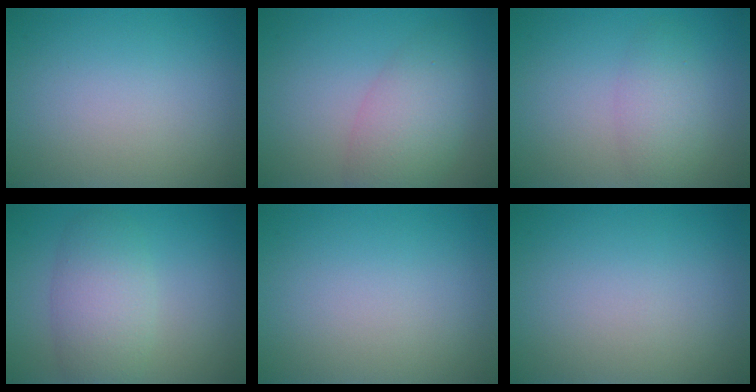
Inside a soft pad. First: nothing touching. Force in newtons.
{"total": 4.6, "press": 4.6, "slide": 0.1}
{"total": 2.7, "press": 2.7, "slide": 0.1}
{"total": 4.4, "press": 4.4, "slide": 0.4}
{"total": 0.0}
{"total": 0.0}